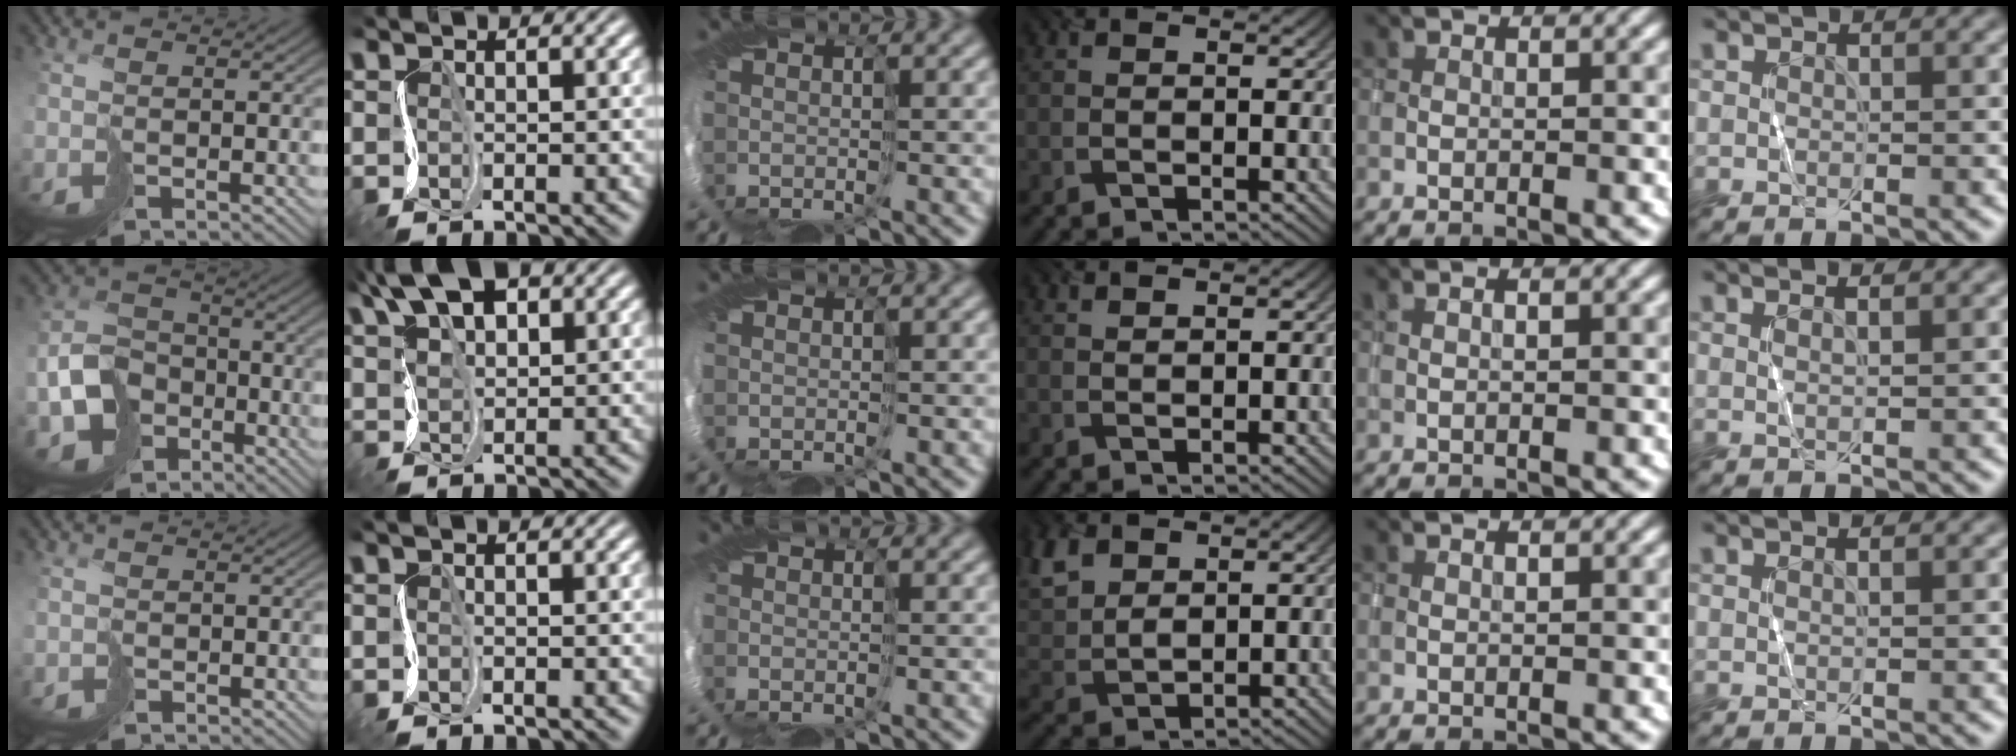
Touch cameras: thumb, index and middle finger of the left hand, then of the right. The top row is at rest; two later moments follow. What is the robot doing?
{"motion": "cut", "object": "wrapping paper"}